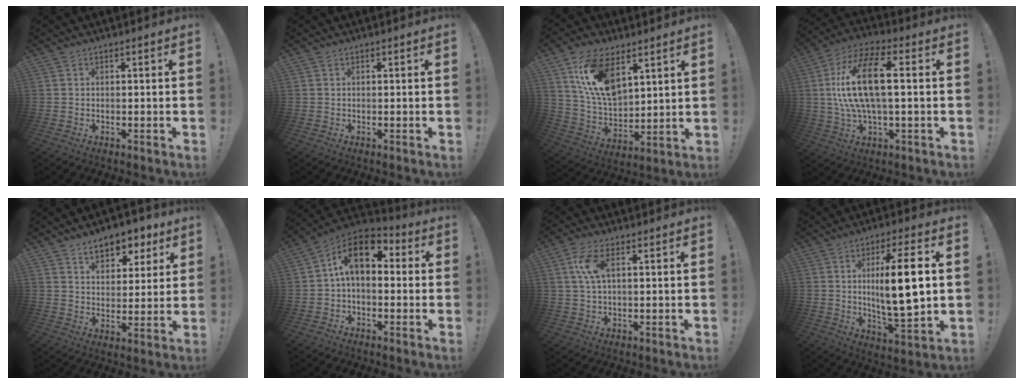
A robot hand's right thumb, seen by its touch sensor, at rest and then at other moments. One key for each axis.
{"total": 0.0}
{"total": 16.3, "fx": 8.7, "fy": 9.2, "fz": 10.2, "tx": -0.206, "ty": -0.038, "tz": 0.163}
{"total": 17.9, "fx": 1.9, "fy": 6.9, "fz": 16.4, "tx": -0.303, "ty": 0.005, "tz": 0.026}
{"total": 9.1, "fx": 6.0, "fy": 5.6, "fz": 4.1, "tx": -0.048, "ty": -0.039, "tz": 0.107}
{"total": 12.0, "fx": 3.2, "fy": 7.0, "fz": 9.1, "tx": -0.145, "ty": -0.003, "tz": 0.058}
{"total": 7.2, "fx": 1.8, "fy": 3.1, "fz": 6.3, "tx": -0.124, "ty": 0.005, "tz": 0.032}
{"total": 15.3, "fx": 1.9, "fy": 3.4, "fz": 14.8, "tx": -0.245, "ty": -0.016, "tz": 0.014}